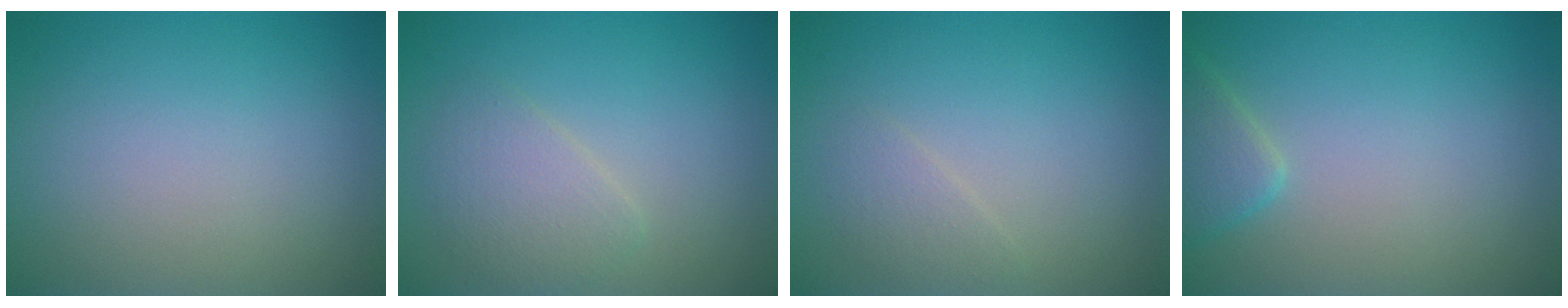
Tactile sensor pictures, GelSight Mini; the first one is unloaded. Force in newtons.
{"total": 2.5, "press": 2.5, "slide": 0.1}
{"total": 1.3, "press": 1.3, "slide": 0.1}
{"total": 2.4, "press": 2.3, "slide": 0.1}